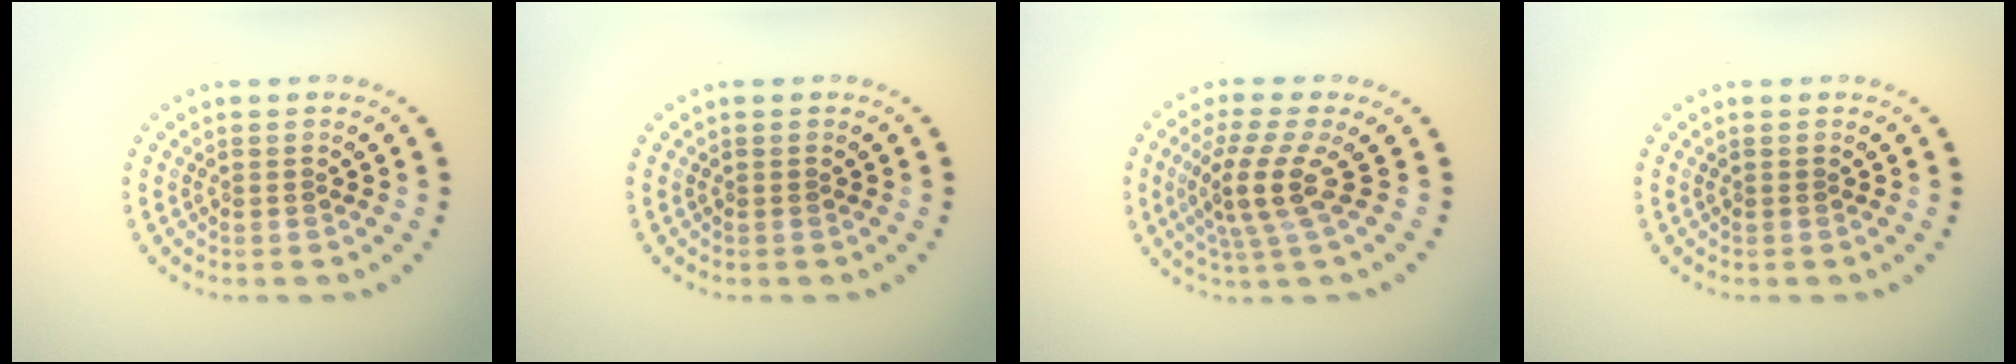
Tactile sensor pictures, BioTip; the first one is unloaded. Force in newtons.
{"total": 0.0}
{"total": 4.1, "press": 3.0, "slide": 2.8}
{"total": 0.0}